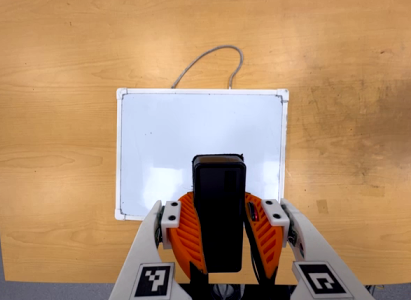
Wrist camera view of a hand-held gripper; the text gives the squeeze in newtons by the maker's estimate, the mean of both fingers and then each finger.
{"total": 10.6, "left": 8.9, "right": 12.2}